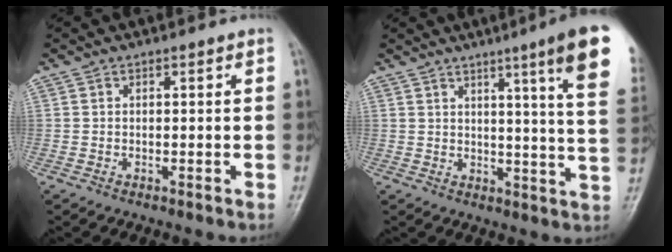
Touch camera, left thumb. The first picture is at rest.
{"total": 14.5, "force": [7.7, 0.2, 12.3], "torque": [-0.154, -0.039, 0.086]}